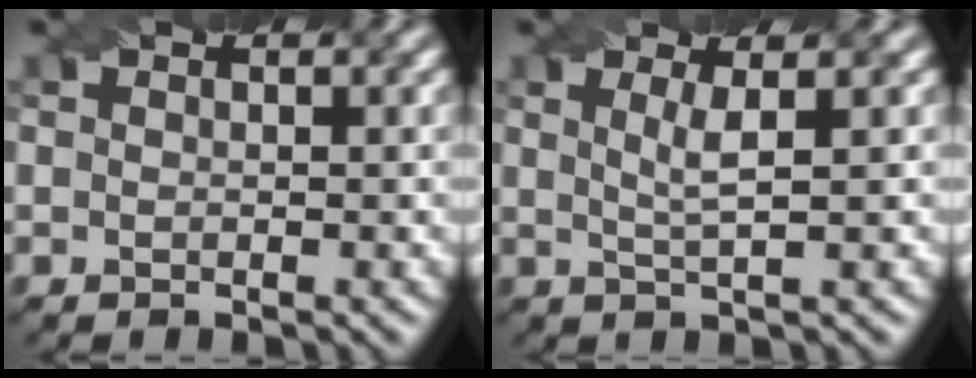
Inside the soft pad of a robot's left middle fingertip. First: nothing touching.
{"total": 2.2, "force": [0.6, 0.4, 2.1], "torque": [-0.039, 0.000, 0.010]}